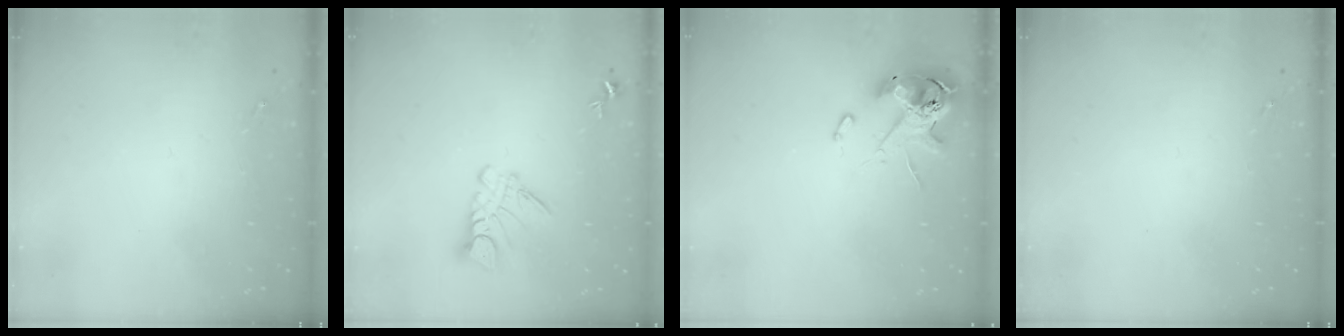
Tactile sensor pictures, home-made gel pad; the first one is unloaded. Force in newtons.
{"total": 9.2, "press": 9.2, "slide": 0.9}
{"total": 12.1, "press": 11.9, "slide": 1.9}
{"total": 0.0}